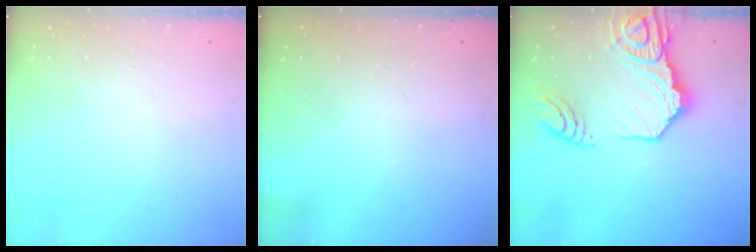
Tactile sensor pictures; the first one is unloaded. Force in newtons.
{"total": 0.0}
{"total": 22.2, "press": 22.1, "slide": 2.5}